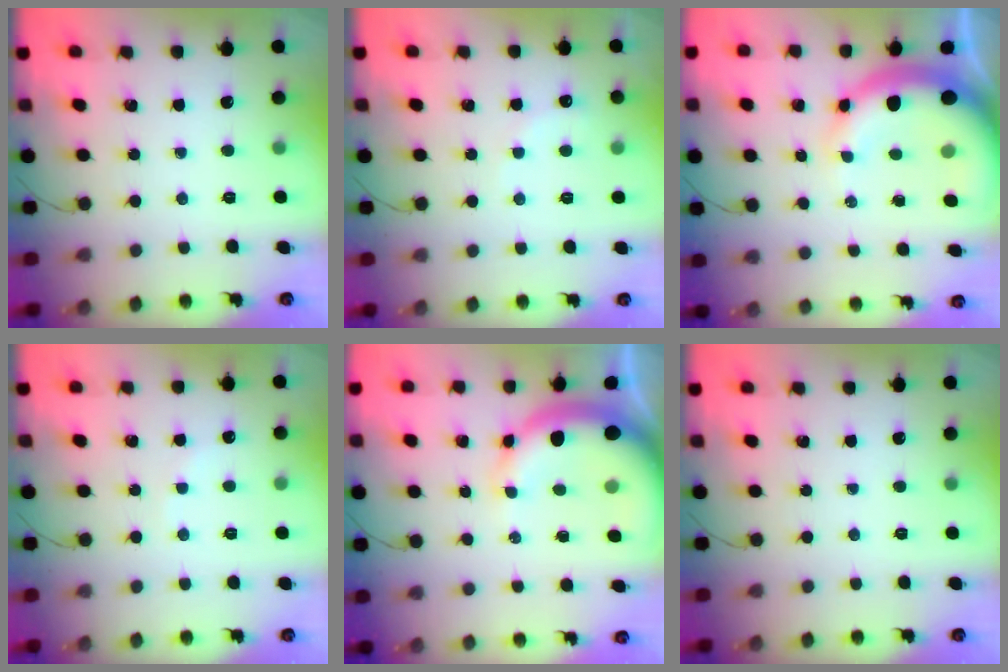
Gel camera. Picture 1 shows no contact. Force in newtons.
{"total": 6.5, "press": 6.3, "slide": 1.6}
{"total": 14.1, "press": 13.8, "slide": 3.1}
{"total": 2.7, "press": 2.6, "slide": 0.5}
{"total": 13.1, "press": 12.8, "slide": 2.3}
{"total": 0.0}